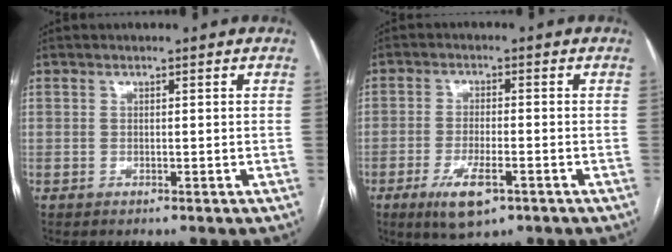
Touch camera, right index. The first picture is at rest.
{"total": 6.9, "force": [-3.5, 2.0, 5.6], "torque": [-0.107, -0.011, -0.054]}